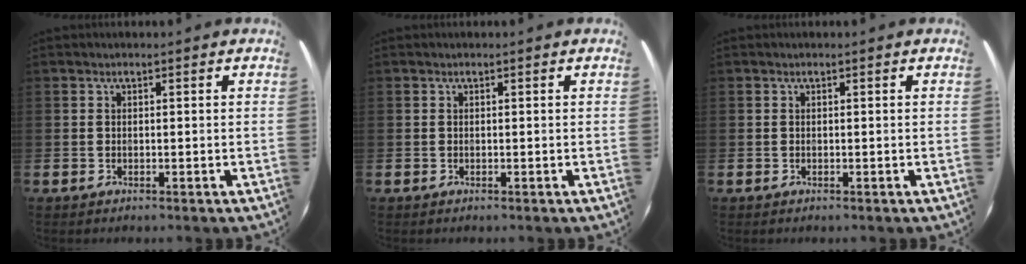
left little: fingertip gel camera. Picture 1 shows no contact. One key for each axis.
{"total": 0.0}
{"total": 0.0}